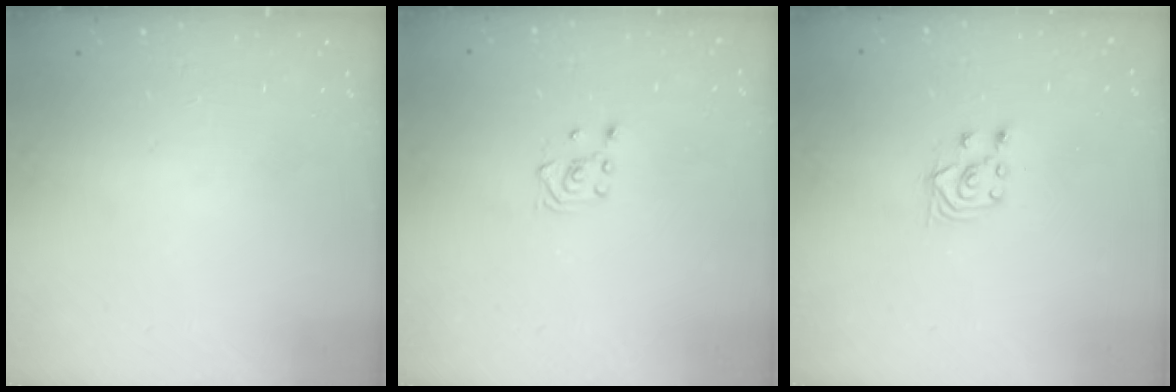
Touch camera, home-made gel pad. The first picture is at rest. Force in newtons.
{"total": 3.0, "press": 2.9, "slide": 0.9}
{"total": 3.8, "press": 3.7, "slide": 0.9}